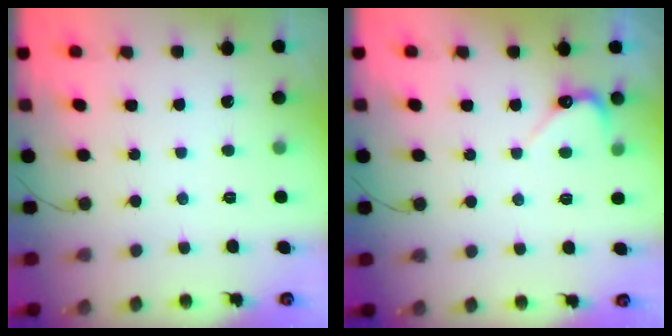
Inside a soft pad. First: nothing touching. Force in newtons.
{"total": 3.4, "press": 3.4, "slide": 0.3}